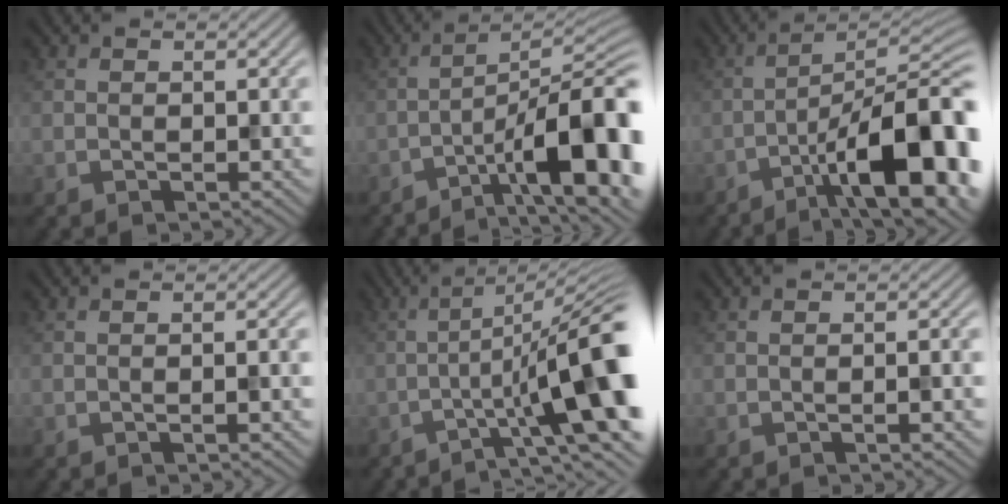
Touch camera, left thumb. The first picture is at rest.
{"total": 13.3, "force": [-5.8, 3.3, 11.5], "torque": [-0.160, 0.016, -0.088]}
{"total": 15.1, "force": [-6.7, 4.1, 12.9], "torque": [-0.172, 0.014, -0.102]}
{"total": 1.4, "force": [-0.3, 0.2, 1.4], "torque": [-0.020, 0.002, -0.006]}
{"total": 14.4, "force": [-3.7, 2.8, 13.6], "torque": [-0.172, 0.011, -0.059]}
{"total": 1.8, "force": [-0.3, 0.3, 1.7], "torque": [-0.024, 0.004, -0.008]}